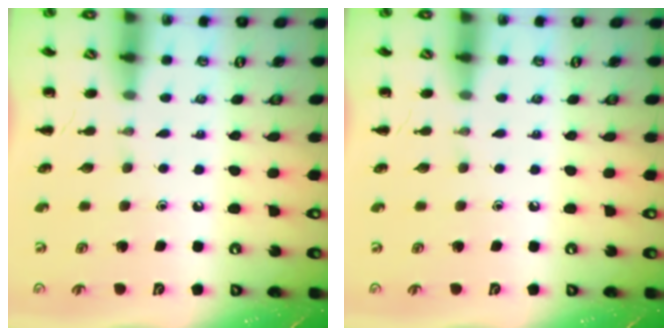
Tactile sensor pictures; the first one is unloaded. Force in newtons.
{"total": 0.0}